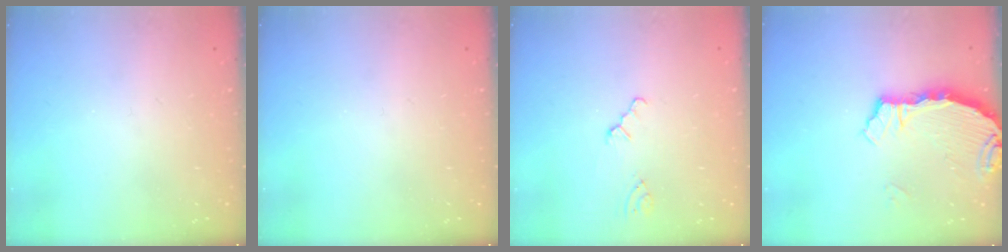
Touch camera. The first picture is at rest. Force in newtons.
{"total": 0.0}
{"total": 0.0}
{"total": 3.7, "press": 3.7, "slide": 0.2}